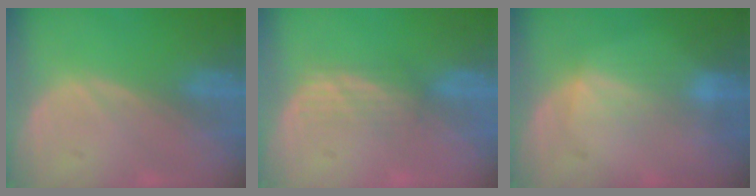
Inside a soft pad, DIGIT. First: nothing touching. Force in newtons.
{"total": 2.8, "press": 2.6, "slide": 1.0}
{"total": 2.7, "press": 2.7, "slide": 0.4}